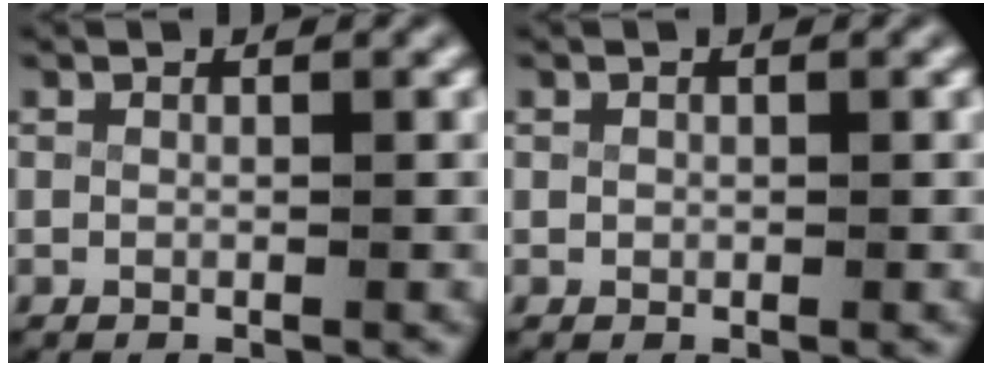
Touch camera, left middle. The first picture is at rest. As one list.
[{"total": 0.0}]